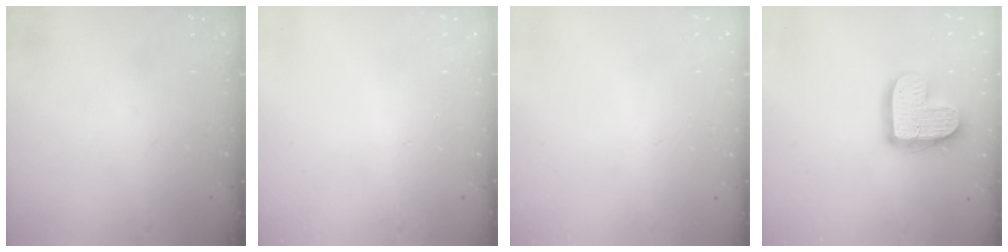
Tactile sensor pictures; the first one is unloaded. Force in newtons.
{"total": 0.0}
{"total": 0.0}
{"total": 15.5, "press": 15.4, "slide": 1.2}